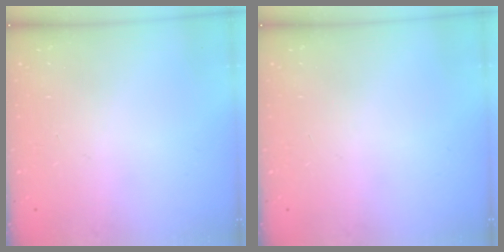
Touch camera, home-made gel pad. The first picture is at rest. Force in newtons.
{"total": 0.0}